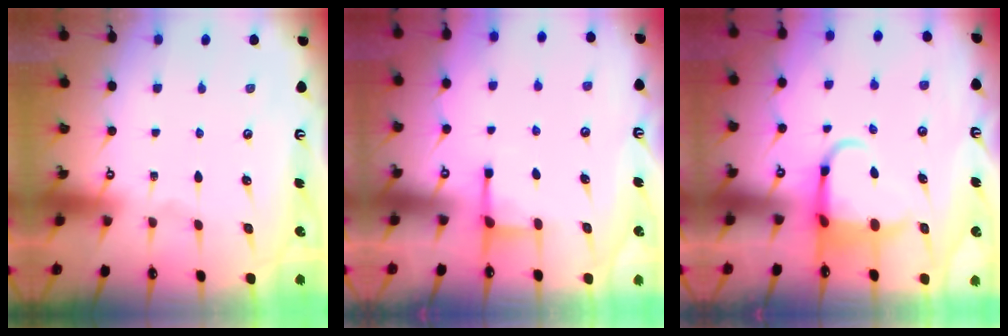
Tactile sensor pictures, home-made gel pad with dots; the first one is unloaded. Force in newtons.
{"total": 2.8, "press": 2.8, "slide": 0.6}
{"total": 6.5, "press": 6.3, "slide": 1.5}